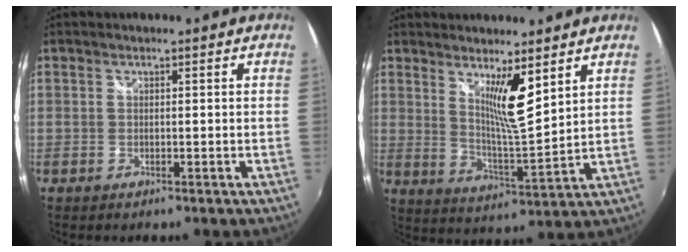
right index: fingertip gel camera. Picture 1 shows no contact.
{"total": 8.2, "force": [5.5, -1.0, 6.1], "torque": [-0.091, -0.021, 0.096]}